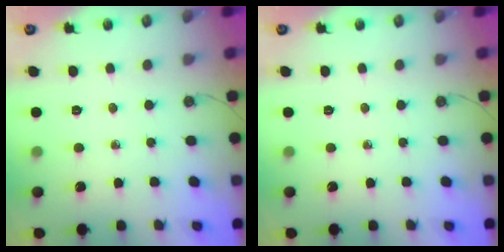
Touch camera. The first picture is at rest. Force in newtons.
{"total": 0.0}